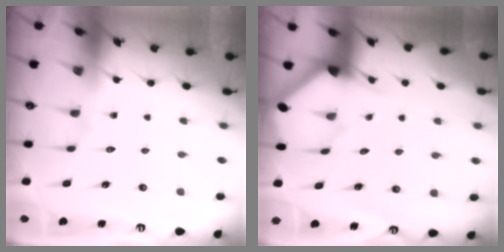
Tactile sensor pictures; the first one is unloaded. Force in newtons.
{"total": 2.5, "press": 2.5, "slide": 0.2}